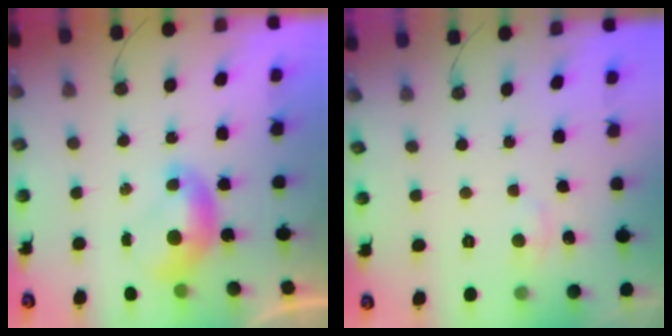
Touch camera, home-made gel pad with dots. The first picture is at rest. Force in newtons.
{"total": 2.5, "press": 2.5, "slide": 0.6}